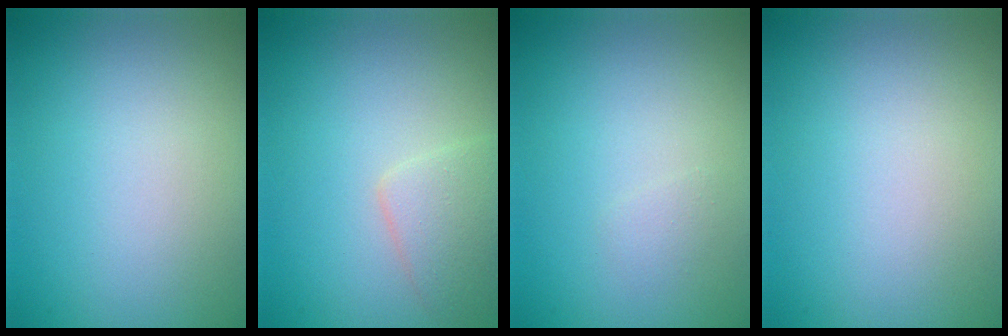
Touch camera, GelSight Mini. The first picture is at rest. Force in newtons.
{"total": 2.4, "press": 2.4, "slide": 0.0}
{"total": 0.6, "press": 0.6, "slide": 0.1}
{"total": 0.0}